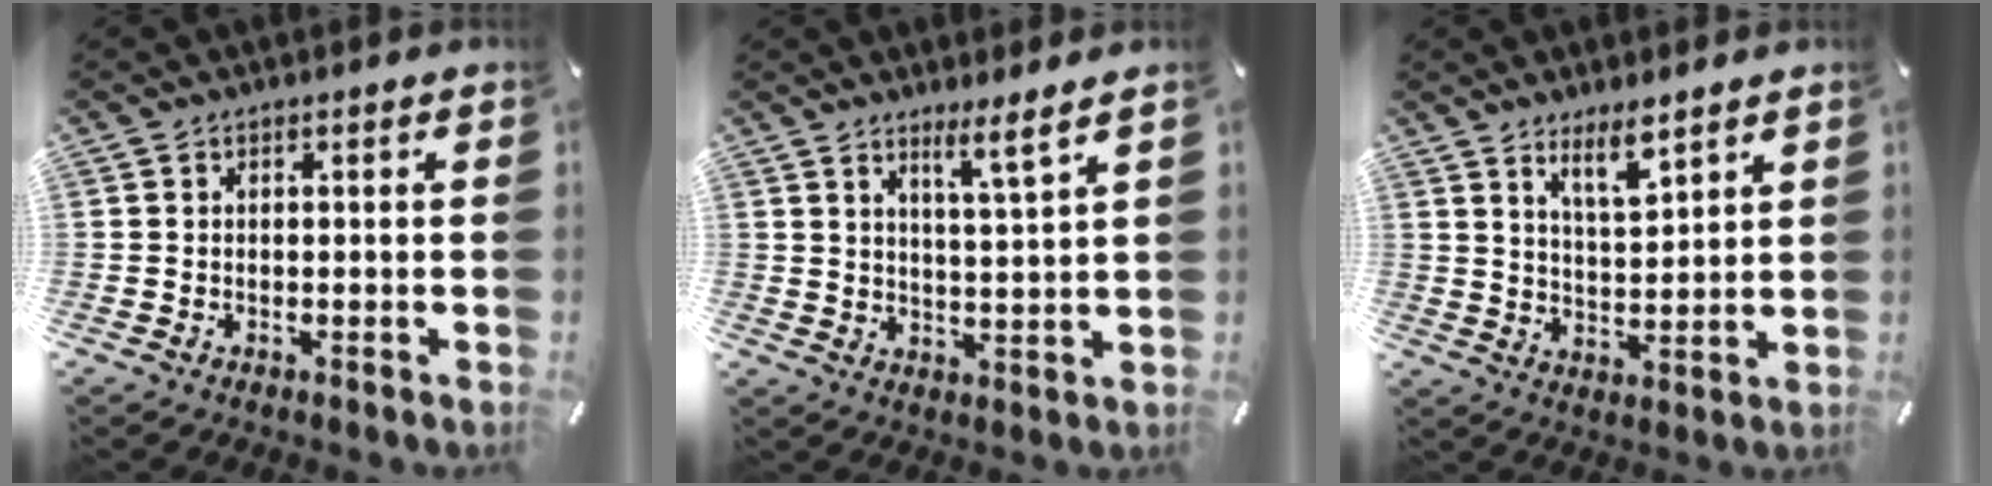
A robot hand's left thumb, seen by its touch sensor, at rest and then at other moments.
{"total": 5.8, "force": [4.9, -0.9, 2.9], "torque": [-0.053, -0.035, 0.081]}
{"total": 6.9, "force": [5.8, 1.5, 3.5], "torque": [-0.059, -0.035, 0.100]}